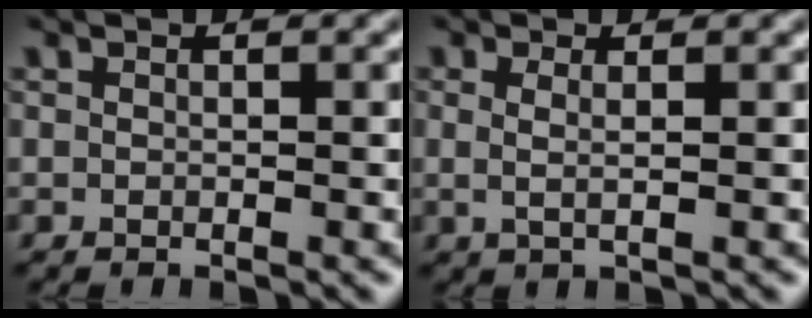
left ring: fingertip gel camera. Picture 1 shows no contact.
{"total": 1.3, "force": [0.3, 0.3, 1.2], "torque": [-0.023, -0.004, 0.002]}